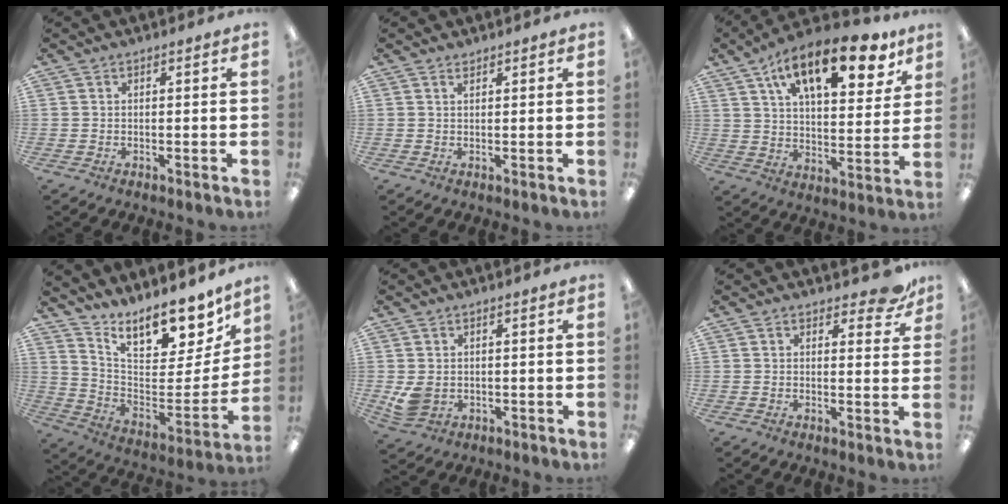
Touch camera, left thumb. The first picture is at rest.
{"total": 1.0, "force": [0.9, 0.2, 0.2], "torque": [-0.005, -0.001, 0.018]}
{"total": 19.3, "force": [11.8, 8.2, 12.8], "torque": [-0.188, -0.062, 0.193]}
{"total": 15.2, "force": [12.7, 5.7, 6.1], "torque": [-0.070, -0.125, 0.217]}
{"total": 4.2, "force": [0.2, 3.3, 2.5], "torque": [-0.050, -0.003, 0.003]}
{"total": 4.8, "force": [3.5, 2.0, 2.6], "torque": [-0.026, -0.016, 0.057]}